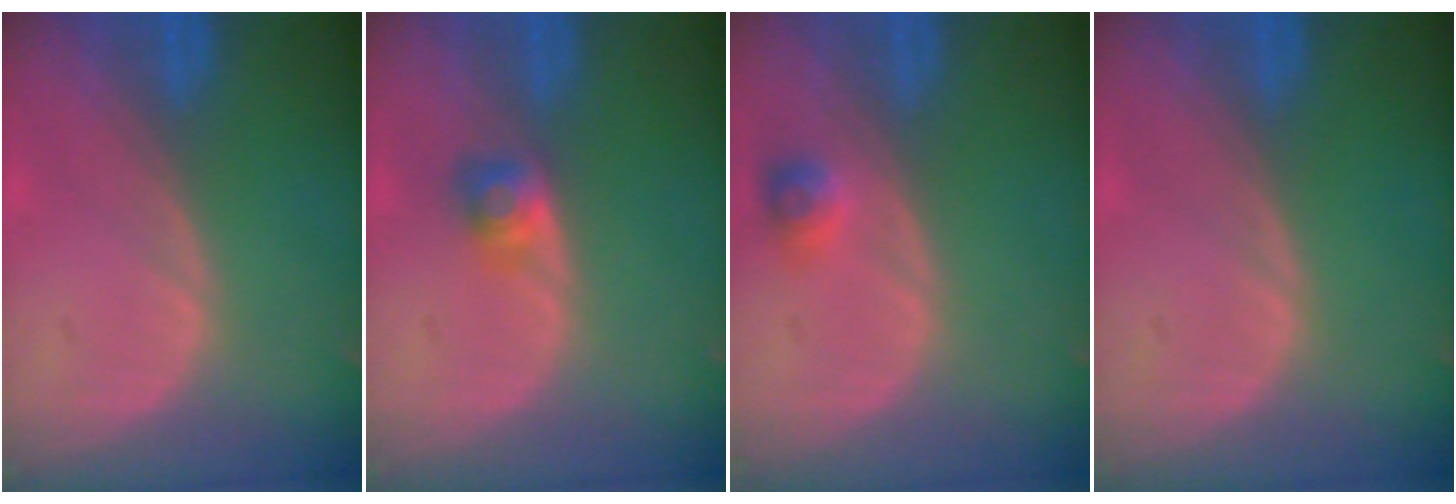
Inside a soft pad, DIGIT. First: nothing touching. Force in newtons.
{"total": 2.6, "press": 2.4, "slide": 1.0}
{"total": 2.2, "press": 2.2, "slide": 0.2}
{"total": 0.0}